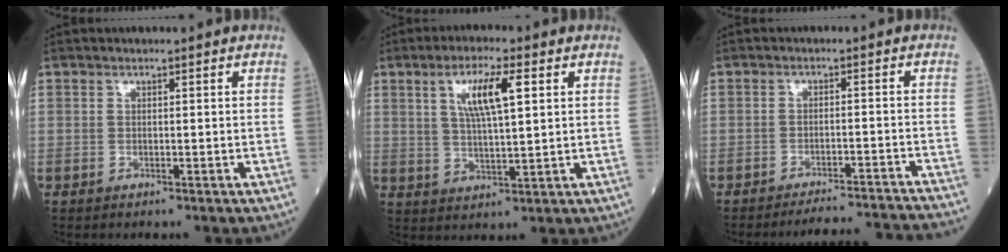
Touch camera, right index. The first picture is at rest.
{"total": 8.0, "force": [3.0, 1.3, 7.4], "torque": [-0.138, 0.006, 0.055]}
{"total": 13.3, "force": [-13.0, -1.3, 2.6], "torque": [-0.009, -0.010, -0.162]}